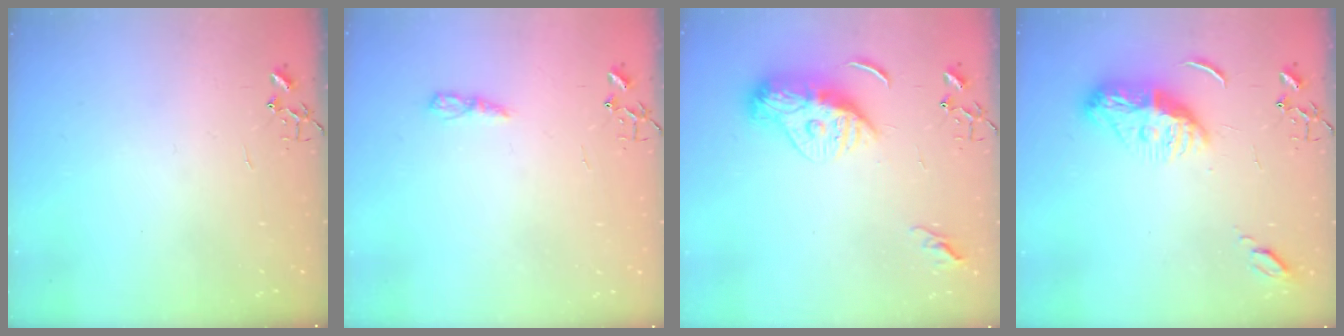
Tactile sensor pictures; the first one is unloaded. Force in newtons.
{"total": 6.8, "press": 6.8, "slide": 0.5}
{"total": 11.6, "press": 11.6, "slide": 0.9}
{"total": 11.3, "press": 11.3, "slide": 0.3}